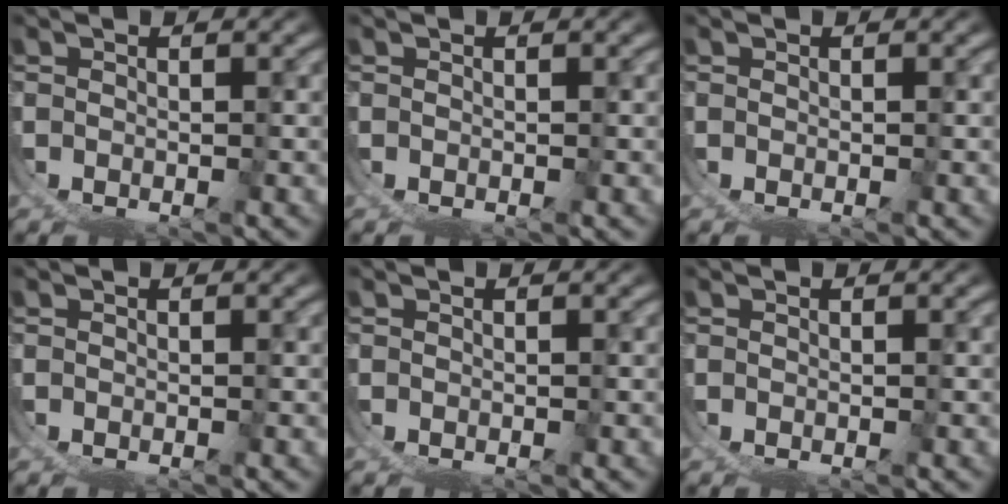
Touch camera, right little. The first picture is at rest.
{"total": 0.0}
{"total": 0.0}
{"total": 0.0}
{"total": 0.0}
{"total": 0.0}